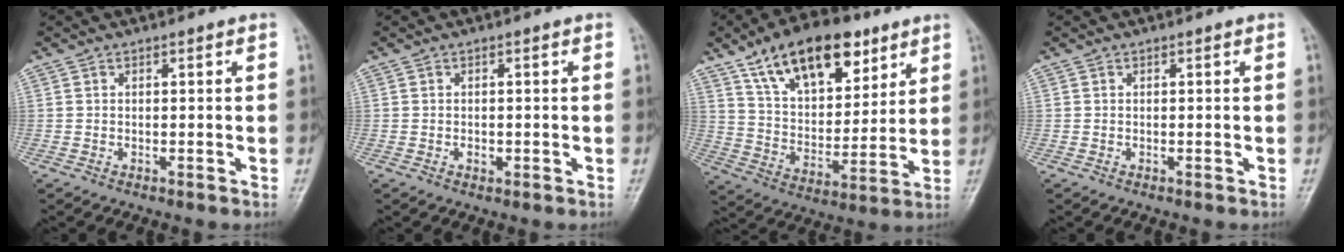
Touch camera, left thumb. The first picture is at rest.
{"total": 1.2, "force": [-0.3, 0.9, 0.8], "torque": [-0.008, 0.000, -0.003]}
{"total": 19.6, "force": [11.6, 9.9, 12.3], "torque": [-0.155, -0.042, 0.201]}
{"total": 0.0}